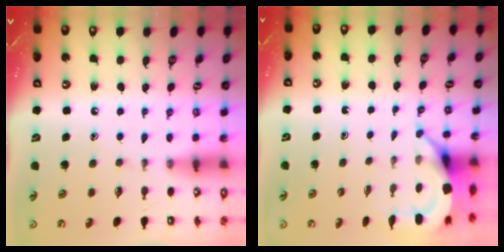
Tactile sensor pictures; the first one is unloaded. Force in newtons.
{"total": 4.6, "press": 4.6, "slide": 0.5}